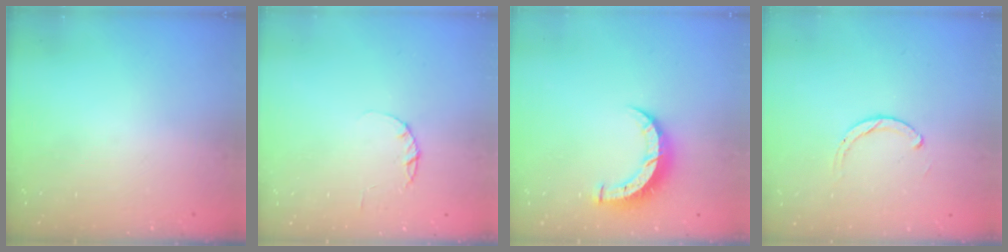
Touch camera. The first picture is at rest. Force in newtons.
{"total": 2.2, "press": 2.2, "slide": 0.4}
{"total": 7.2, "press": 7.2, "slide": 0.3}
{"total": 1.8, "press": 1.8, "slide": 0.2}